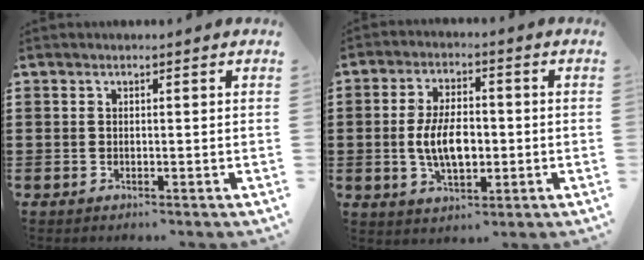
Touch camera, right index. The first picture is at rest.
{"total": 7.4, "force": [-0.8, 4.0, 6.2], "torque": [-0.123, -0.001, -0.020]}